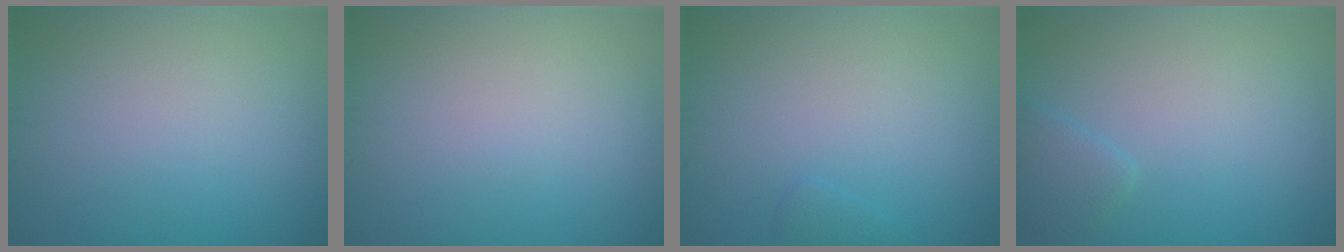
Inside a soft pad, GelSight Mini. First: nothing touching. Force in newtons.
{"total": 0.0}
{"total": 0.7, "press": 0.7, "slide": 0.1}
{"total": 1.5, "press": 1.5, "slide": 0.1}